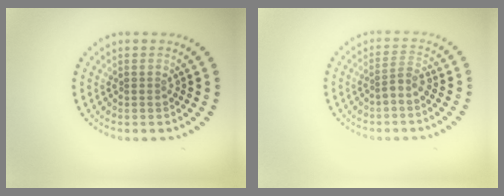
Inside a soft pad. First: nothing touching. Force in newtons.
{"total": 1.8, "press": 1.2, "slide": 1.3}